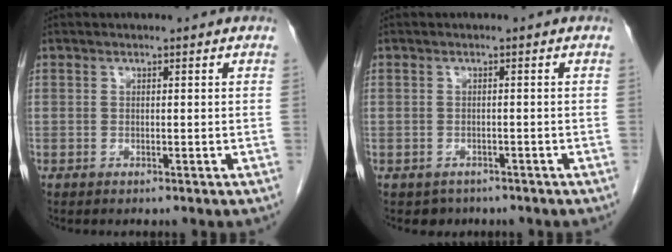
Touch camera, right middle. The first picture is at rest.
{"total": 2.2, "force": [-1.6, 1.6, 0.0], "torque": [-0.010, 0.004, -0.021]}